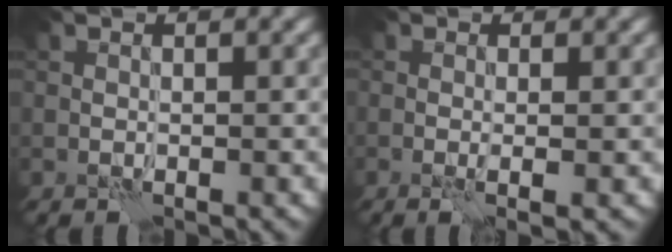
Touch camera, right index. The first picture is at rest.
{"total": 2.0, "force": [-0.3, 0.4, 2.0], "torque": [-0.027, -0.002, -0.007]}